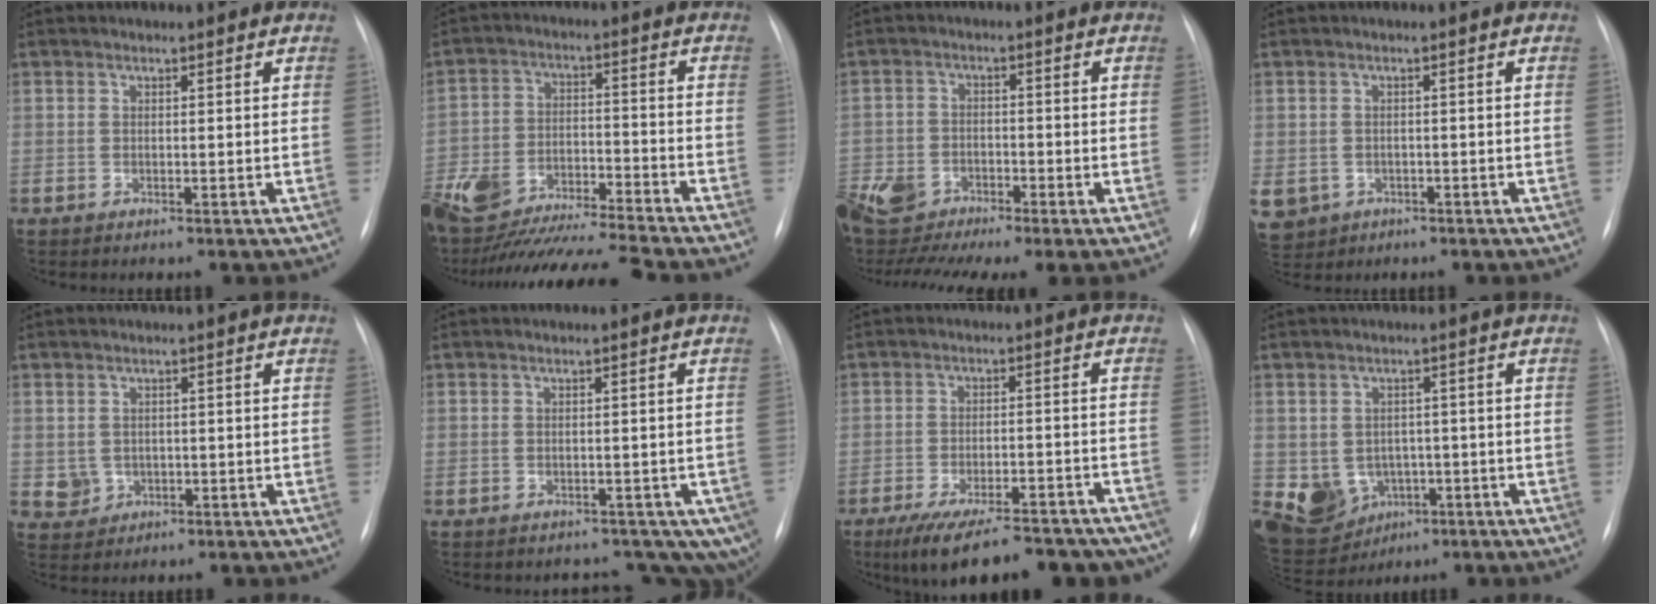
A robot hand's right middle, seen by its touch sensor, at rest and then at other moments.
{"total": 21.7, "force": [-19.6, 1.4, 9.2], "torque": [-0.208, -0.025, -0.327]}
{"total": 13.1, "force": [-8.6, 5.5, 8.1], "torque": [-0.190, 0.004, -0.148]}
{"total": 10.2, "force": [-4.2, 8.6, 3.4], "torque": [-0.113, 0.000, -0.052]}
{"total": 3.0, "force": [-0.4, 2.9, 0.7], "torque": [-0.009, 0.003, 0.004]}
{"total": 11.9, "force": [-7.9, 7.1, 5.3], "torque": [-0.083, 0.004, -0.079]}
{"total": 20.7, "force": [-17.0, 6.3, 9.9], "torque": [-0.130, 0.000, -0.225]}
{"total": 12.7, "force": [-4.1, 10.8, 5.3], "torque": [-0.131, 0.016, -0.044]}